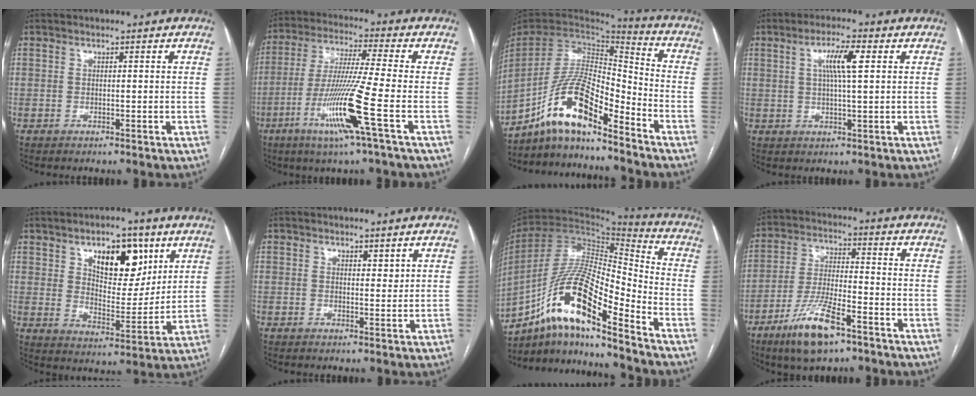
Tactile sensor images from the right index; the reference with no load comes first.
{"total": 12.7, "force": [-4.8, -1.8, 11.6], "torque": [-0.232, -0.023, -0.097]}
{"total": 13.6, "force": [-9.7, 2.9, 9.1], "torque": [-0.184, 0.023, -0.177]}
{"total": 5.7, "force": [1.6, 0.4, 5.4], "torque": [-0.101, 0.006, 0.029]}
{"total": 11.8, "force": [6.0, 5.5, 8.6], "torque": [-0.129, 0.004, 0.103]}
{"total": 1.5, "force": [1.1, 0.6, 0.8], "torque": [-0.010, -0.006, 0.017]}
{"total": 17.7, "force": [-11.0, 2.8, 13.6], "torque": [-0.265, 0.010, -0.193]}
{"total": 11.3, "force": [-6.8, 2.5, 8.6], "torque": [-0.174, -0.017, -0.123]}